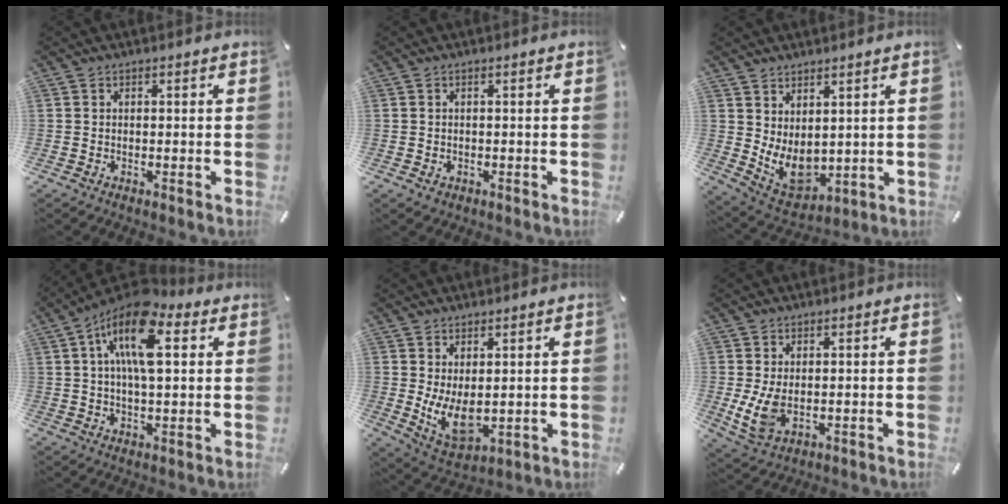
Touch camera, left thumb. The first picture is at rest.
{"total": 1.0, "force": [-0.3, 0.8, 0.4], "torque": [-0.007, 0.003, -0.008]}
{"total": 7.7, "force": [1.7, 5.9, 4.6], "torque": [-0.083, -0.030, 0.040]}
{"total": 14.9, "force": [5.6, 6.6, 12.2], "torque": [-0.232, -0.013, 0.095]}
{"total": 8.5, "force": [1.2, 5.0, 6.8], "torque": [-0.134, -0.022, 0.027]}
{"total": 6.2, "force": [0.7, 4.1, 4.6], "torque": [-0.101, -0.007, 0.013]}